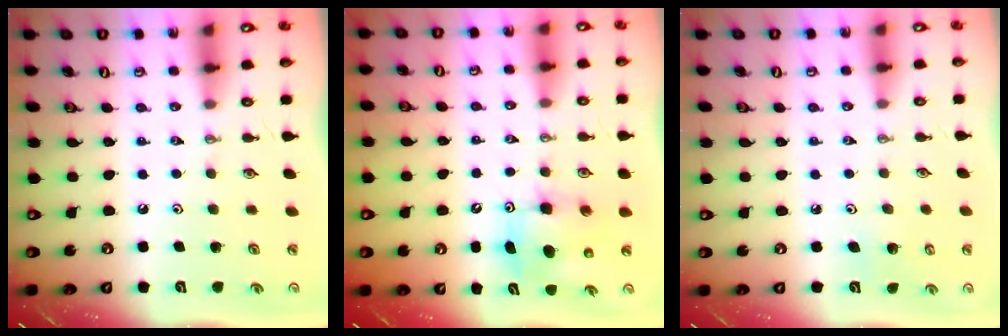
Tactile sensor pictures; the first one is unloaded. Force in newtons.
{"total": 8.0, "press": 7.8, "slide": 1.9}
{"total": 3.8, "press": 3.8, "slide": 0.2}